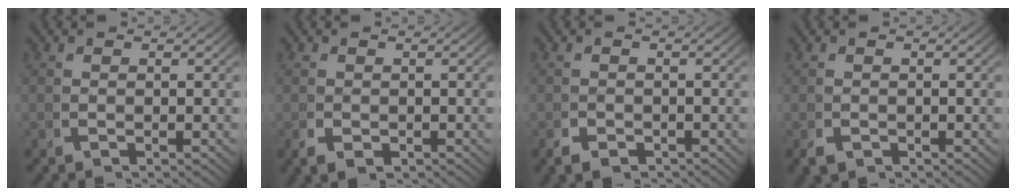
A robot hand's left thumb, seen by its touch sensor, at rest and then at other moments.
{"total": 2.0, "force": [-0.6, 1.5, 1.2], "torque": [-0.027, -0.016, -0.001]}
{"total": 1.8, "force": [-1.2, 1.1, 0.7], "torque": [-0.013, -0.011, -0.019]}
{"total": 1.5, "force": [-0.9, 1.1, 0.5], "torque": [-0.012, -0.012, -0.011]}